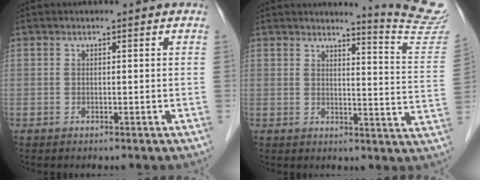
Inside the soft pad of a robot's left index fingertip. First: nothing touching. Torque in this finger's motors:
{"motor_torque": [0.18, -0.66, 0.01, 0.00]}